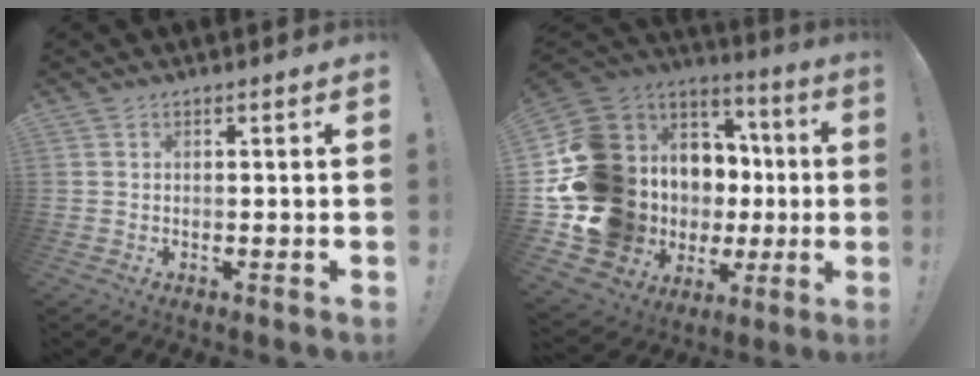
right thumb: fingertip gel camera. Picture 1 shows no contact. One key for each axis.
{"total": 17.6, "fx": 0.5, "fy": 13.5, "fz": 11.2, "tx": -0.225, "ty": -0.059, "tz": 0.081}